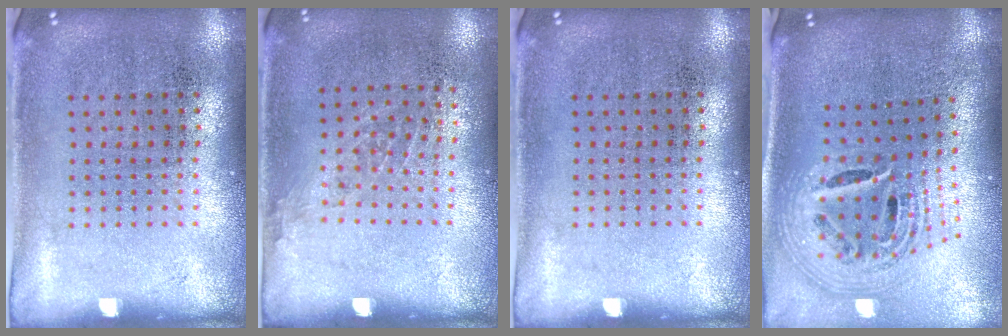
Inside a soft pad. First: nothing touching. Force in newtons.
{"total": 0.9, "press": 0.7, "slide": 0.6}
{"total": 0.0}
{"total": 2.7, "press": 1.9, "slide": 1.9}